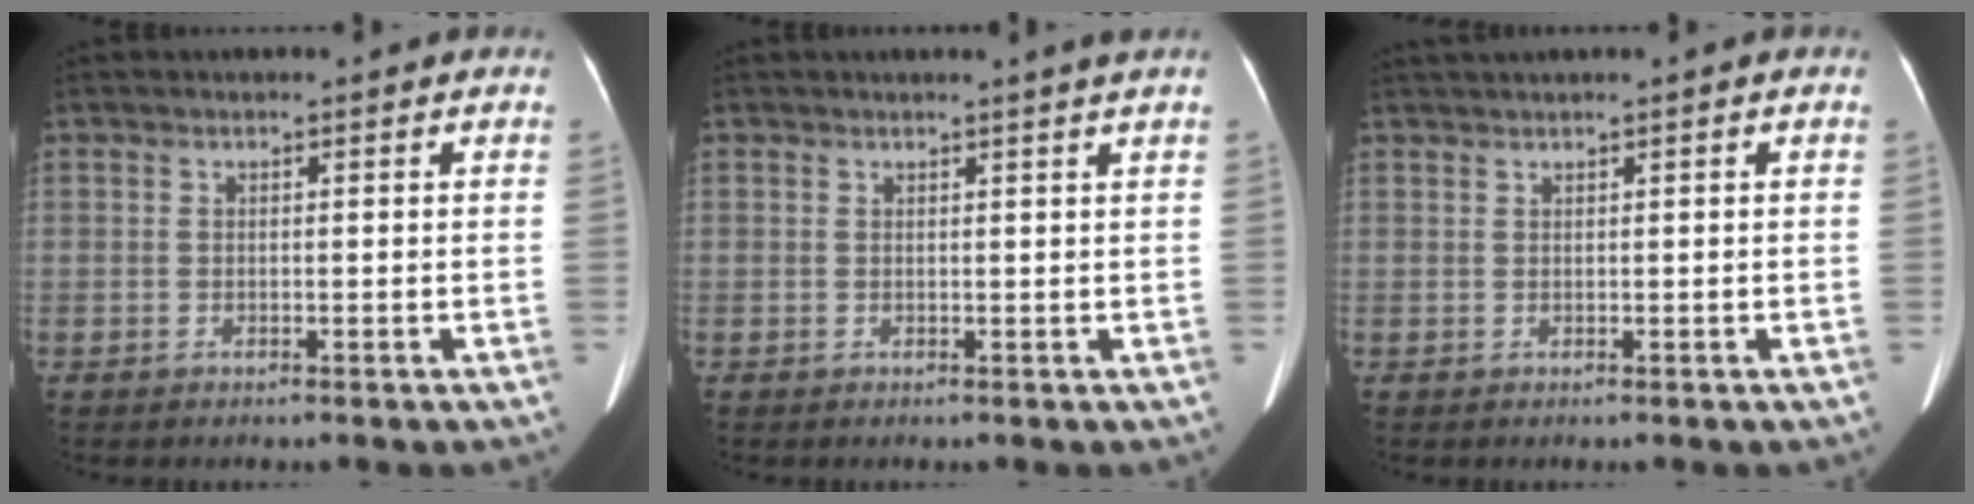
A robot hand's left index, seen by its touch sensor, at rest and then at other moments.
{"total": 2.0, "force": [1.7, -0.7, 0.8], "torque": [-0.019, -0.007, 0.024]}
{"total": 1.6, "force": [1.2, -0.3, 1.1], "torque": [-0.027, 0.018, 0.031]}